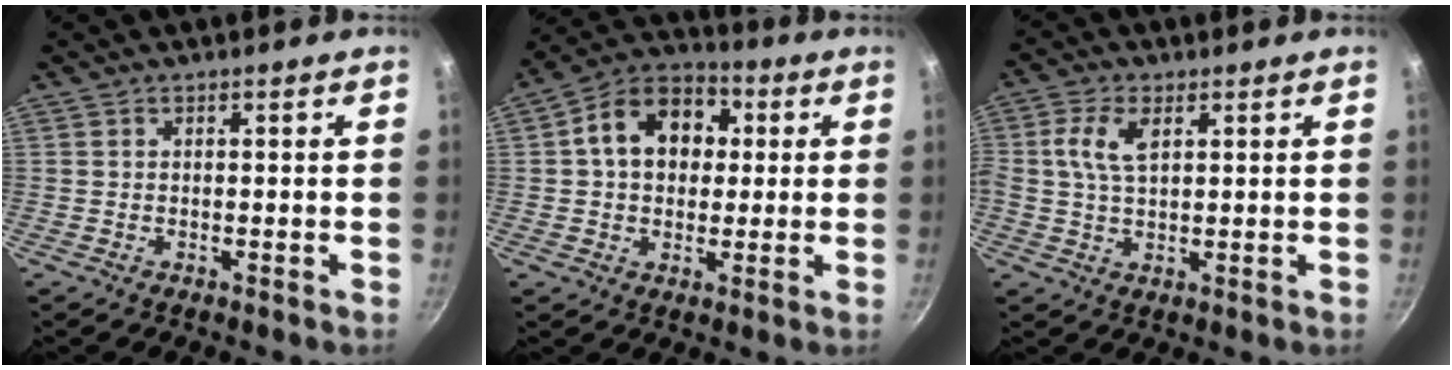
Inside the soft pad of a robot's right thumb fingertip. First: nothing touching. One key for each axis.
{"total": 13.7, "fx": 2.4, "fy": 10.3, "fz": 8.7, "tx": -0.107, "ty": 0.024, "tz": 0.022}
{"total": 6.4, "fx": 1.8, "fy": 3.6, "fz": 5.0, "tx": -0.096, "ty": 0.002, "tz": 0.033}